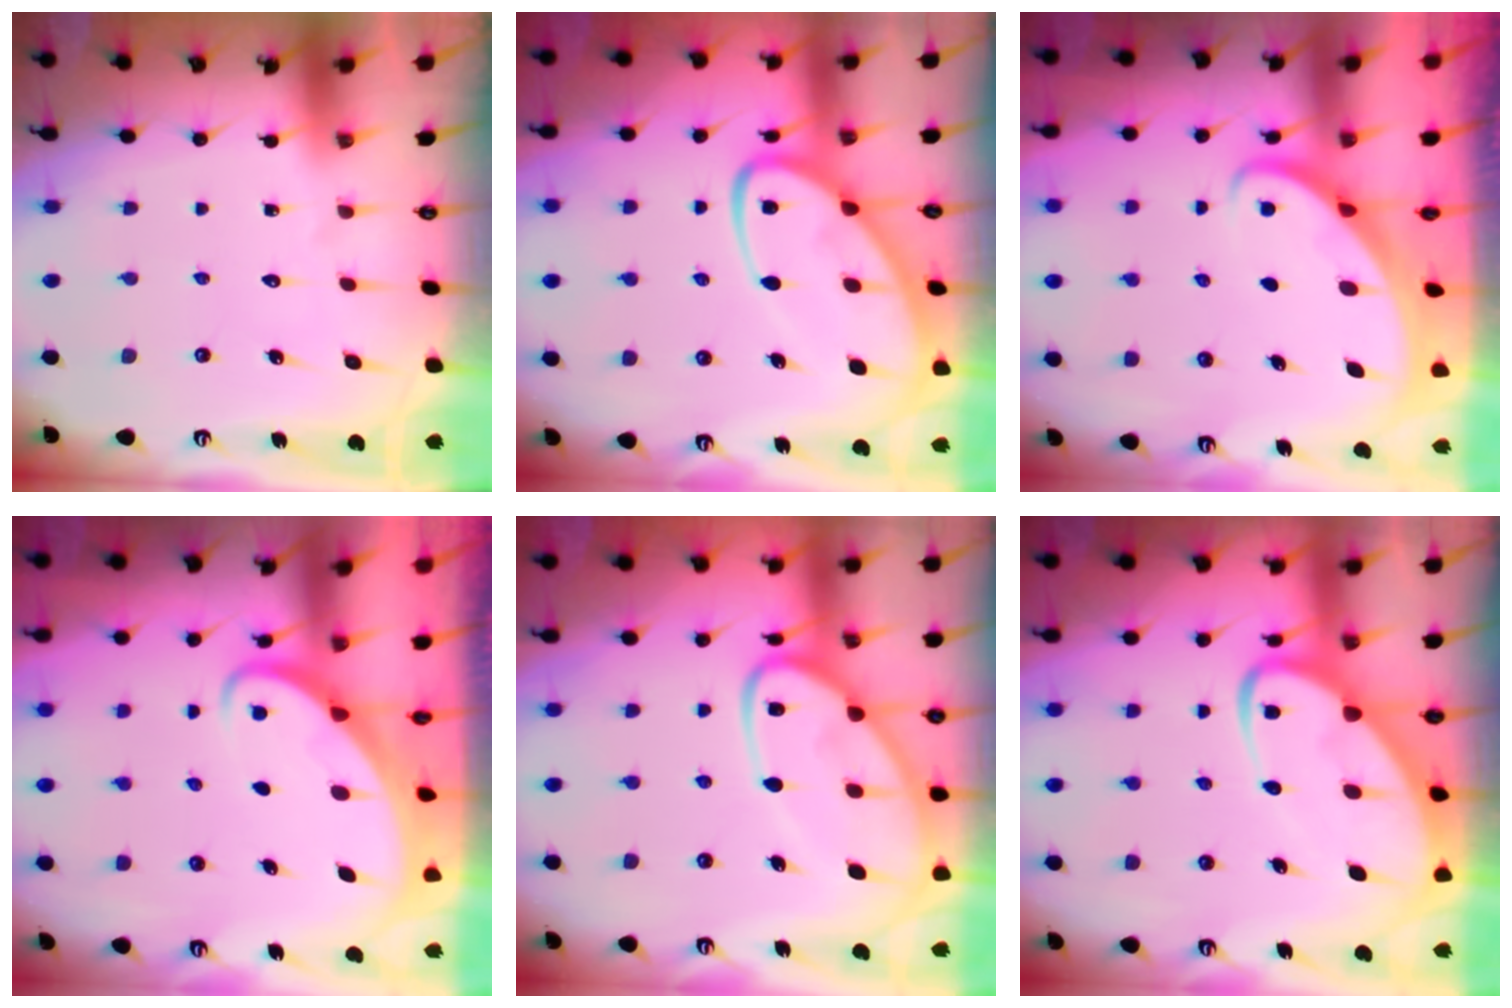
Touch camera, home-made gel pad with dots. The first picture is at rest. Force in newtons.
{"total": 13.2, "press": 13.1, "slide": 1.2}
{"total": 2.3, "press": 2.3, "slide": 0.3}
{"total": 2.7, "press": 2.7, "slide": 0.2}
{"total": 17.8, "press": 17.7, "slide": 1.5}
{"total": 10.1, "press": 10.1, "slide": 0.9}